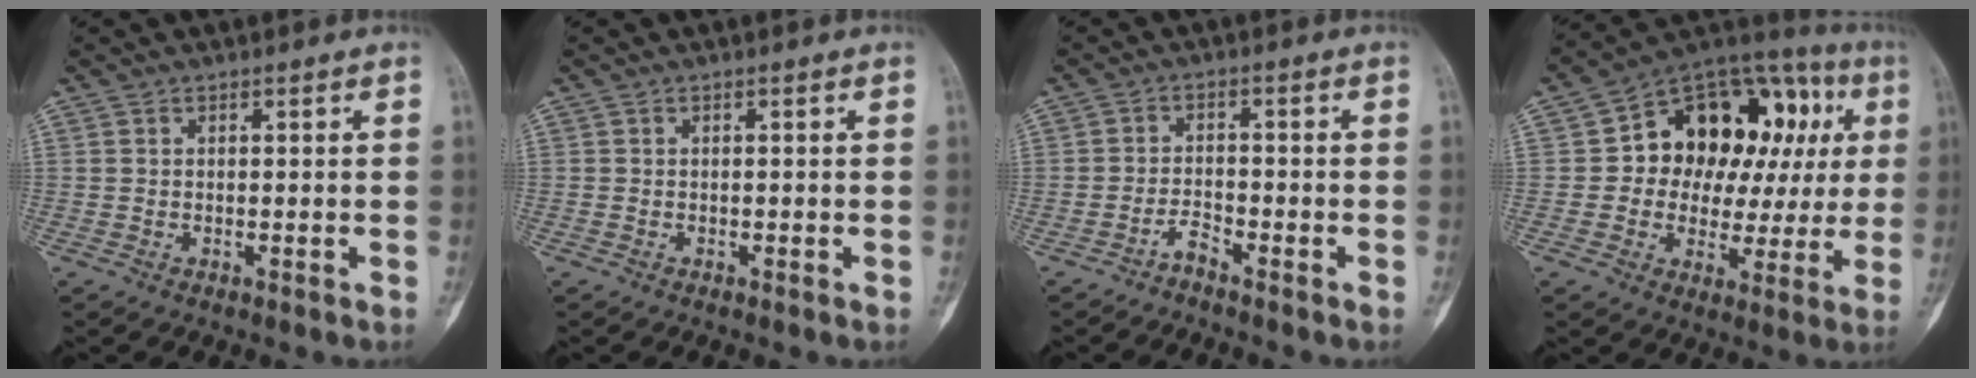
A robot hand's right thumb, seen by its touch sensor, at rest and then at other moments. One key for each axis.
{"total": 0.0}
{"total": 2.2, "fx": -2.0, "fy": 0.4, "fz": 0.8, "tx": -0.017, "ty": 0.014, "tz": -0.040}
{"total": 22.4, "fx": 4.2, "fy": 15.1, "fz": 16.0, "tx": -0.159, "ty": 0.043, "tz": 0.063}